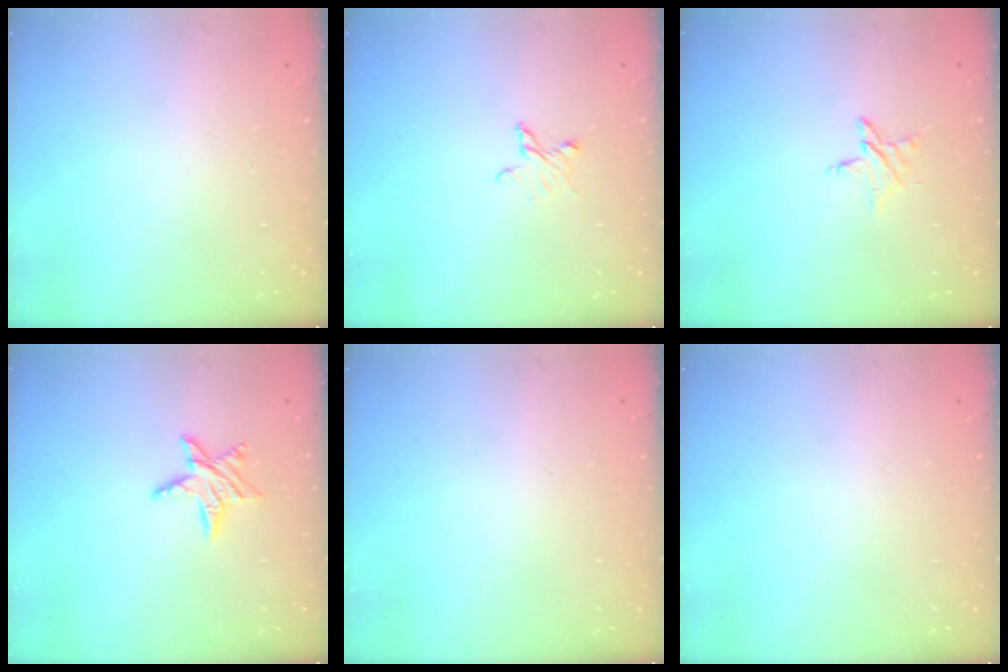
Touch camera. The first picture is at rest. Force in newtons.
{"total": 4.0, "press": 4.0, "slide": 0.4}
{"total": 3.5, "press": 3.5, "slide": 0.3}
{"total": 6.9, "press": 6.9, "slide": 0.2}
{"total": 0.0}
{"total": 0.0}